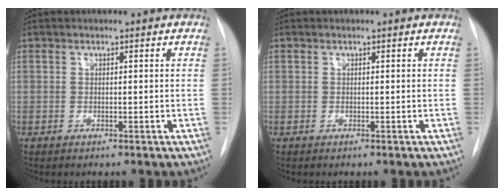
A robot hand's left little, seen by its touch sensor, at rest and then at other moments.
{"total": 0.0}